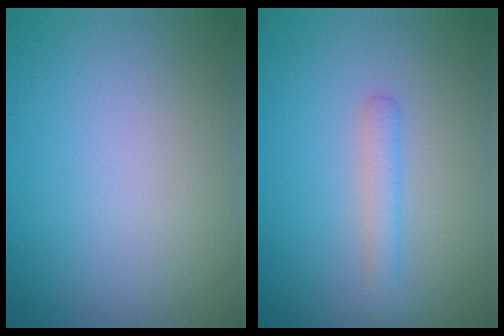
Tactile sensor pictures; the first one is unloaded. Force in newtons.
{"total": 1.8, "press": 1.8, "slide": 0.1}